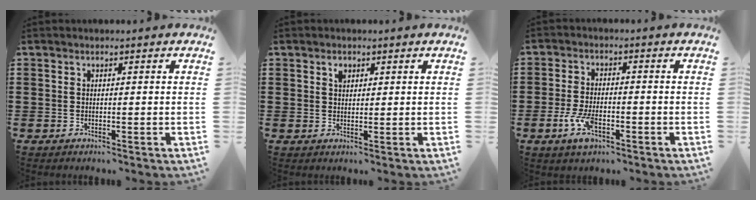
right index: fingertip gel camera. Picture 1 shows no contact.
{"total": 1.5, "force": [0.8, 1.0, 0.8], "torque": [-0.018, 0.005, 0.015]}
{"total": 5.1, "force": [-2.1, 2.3, 4.1], "torque": [-0.097, -0.006, -0.042]}